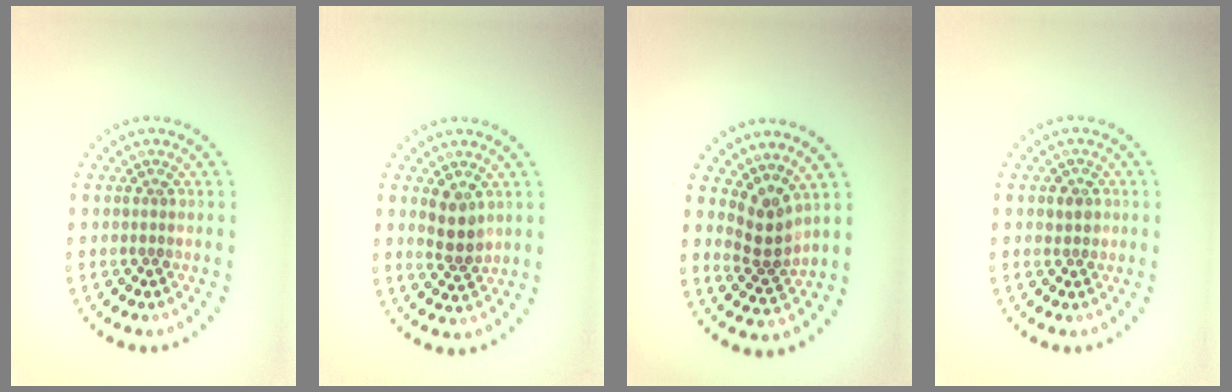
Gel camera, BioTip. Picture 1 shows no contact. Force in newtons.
{"total": 2.7, "press": 2.5, "slide": 1.0}
{"total": 2.9, "press": 2.3, "slide": 1.9}
{"total": 1.5, "press": 1.3, "slide": 0.7}